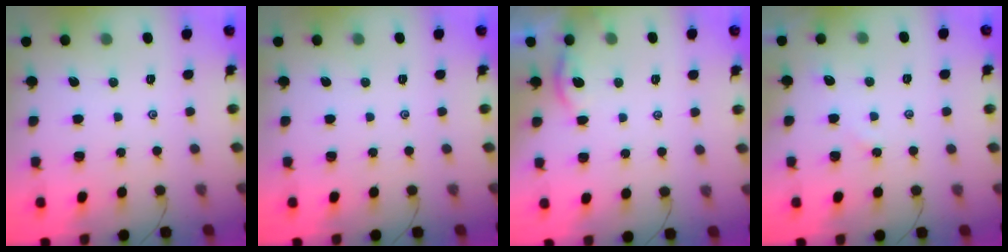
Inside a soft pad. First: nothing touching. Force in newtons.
{"total": 0.0}
{"total": 2.2, "press": 2.2, "slide": 0.3}
{"total": 3.4, "press": 3.4, "slide": 0.4}